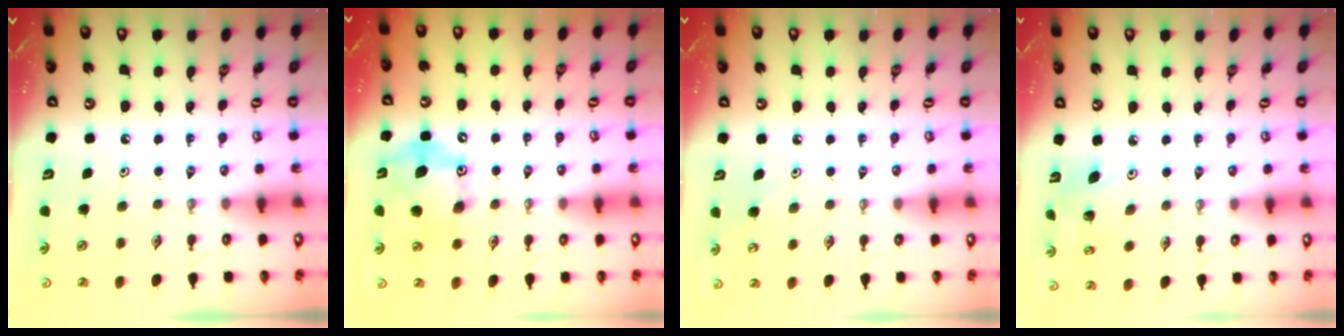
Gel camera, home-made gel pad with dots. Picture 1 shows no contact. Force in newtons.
{"total": 12.8, "press": 12.8, "slide": 0.2}
{"total": 5.2, "press": 5.1, "slide": 0.9}
{"total": 3.7, "press": 3.3, "slide": 1.6}